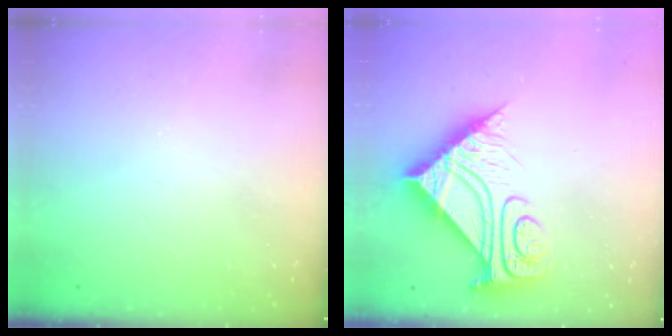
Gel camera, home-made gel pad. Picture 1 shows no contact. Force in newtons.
{"total": 13.0, "press": 13.0, "slide": 1.0}